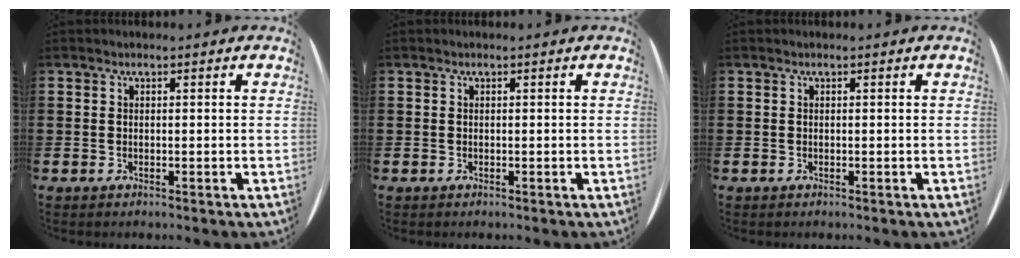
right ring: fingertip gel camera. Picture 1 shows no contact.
{"total": 0.0}
{"total": 0.0}